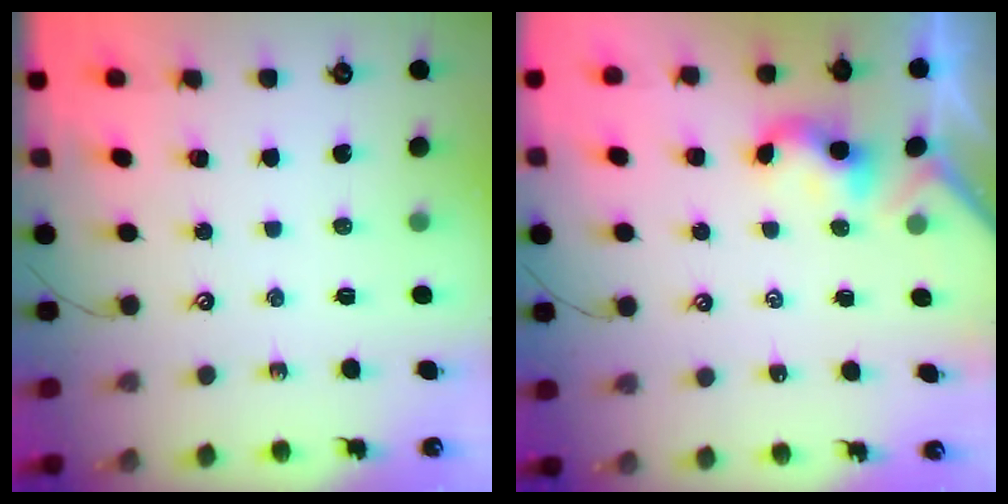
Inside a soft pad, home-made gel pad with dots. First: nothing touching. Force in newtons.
{"total": 2.2, "press": 2.2, "slide": 0.2}